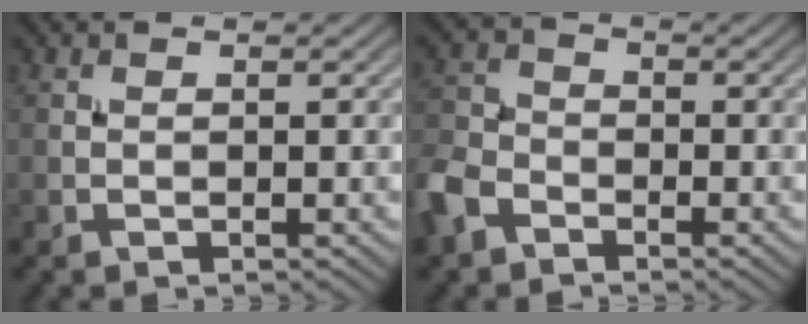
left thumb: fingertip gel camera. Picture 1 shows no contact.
{"total": 5.7, "force": [-3.6, 3.5, 2.7], "torque": [-0.074, -0.001, -0.089]}